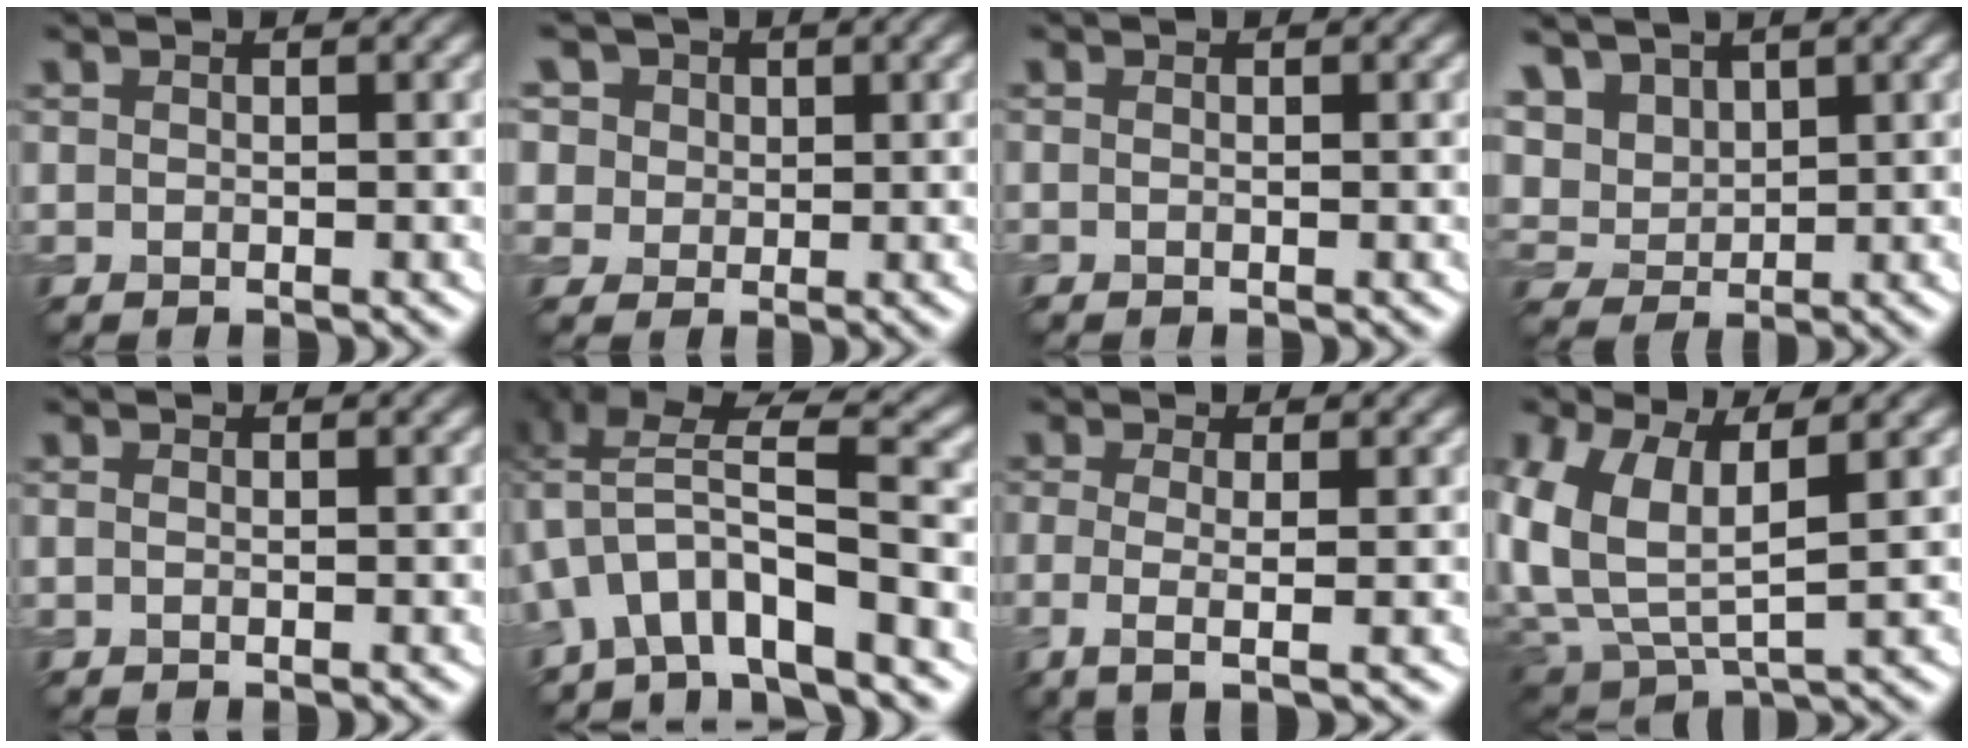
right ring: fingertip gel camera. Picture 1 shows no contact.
{"total": 9.3, "force": [4.8, 7.0, 4.0], "torque": [-0.090, 0.029, 0.056]}
{"total": 0.0}
{"total": 6.3, "force": [3.5, 4.3, 3.0], "torque": [-0.092, 0.012, 0.064]}
{"total": 0.0}
{"total": 7.5, "force": [-2.5, 3.0, 6.4], "torque": [-0.119, 0.018, -0.055]}
{"total": 3.0, "force": [-0.4, 0.9, 2.8], "torque": [-0.051, -0.008, -0.012]}
{"total": 9.1, "force": [2.0, 5.3, 7.1], "torque": [-0.181, -0.013, 0.052]}